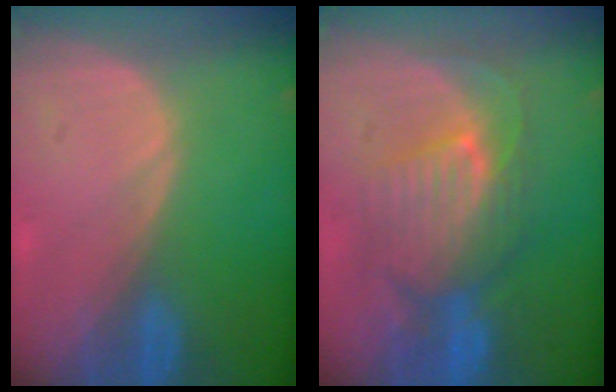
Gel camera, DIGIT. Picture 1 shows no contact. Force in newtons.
{"total": 9.1, "press": 8.7, "slide": 2.6}